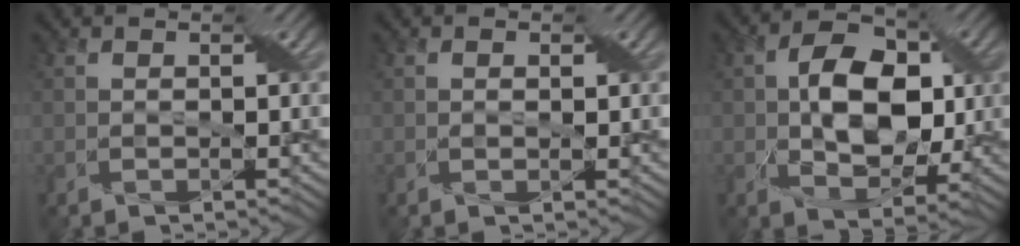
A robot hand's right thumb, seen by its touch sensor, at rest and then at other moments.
{"total": 0.9, "force": [0.2, 0.5, 0.8], "torque": [-0.011, 0.001, 0.003]}
{"total": 9.3, "force": [0.5, 5.8, 7.2], "torque": [-0.128, 0.002, 0.004]}